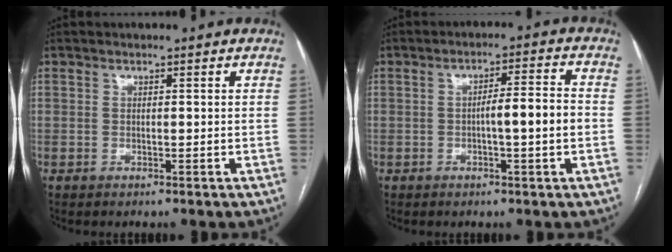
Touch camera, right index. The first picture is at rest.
{"total": 5.8, "force": [-1.0, 0.2, 5.7], "torque": [-0.086, 0.011, -0.015]}